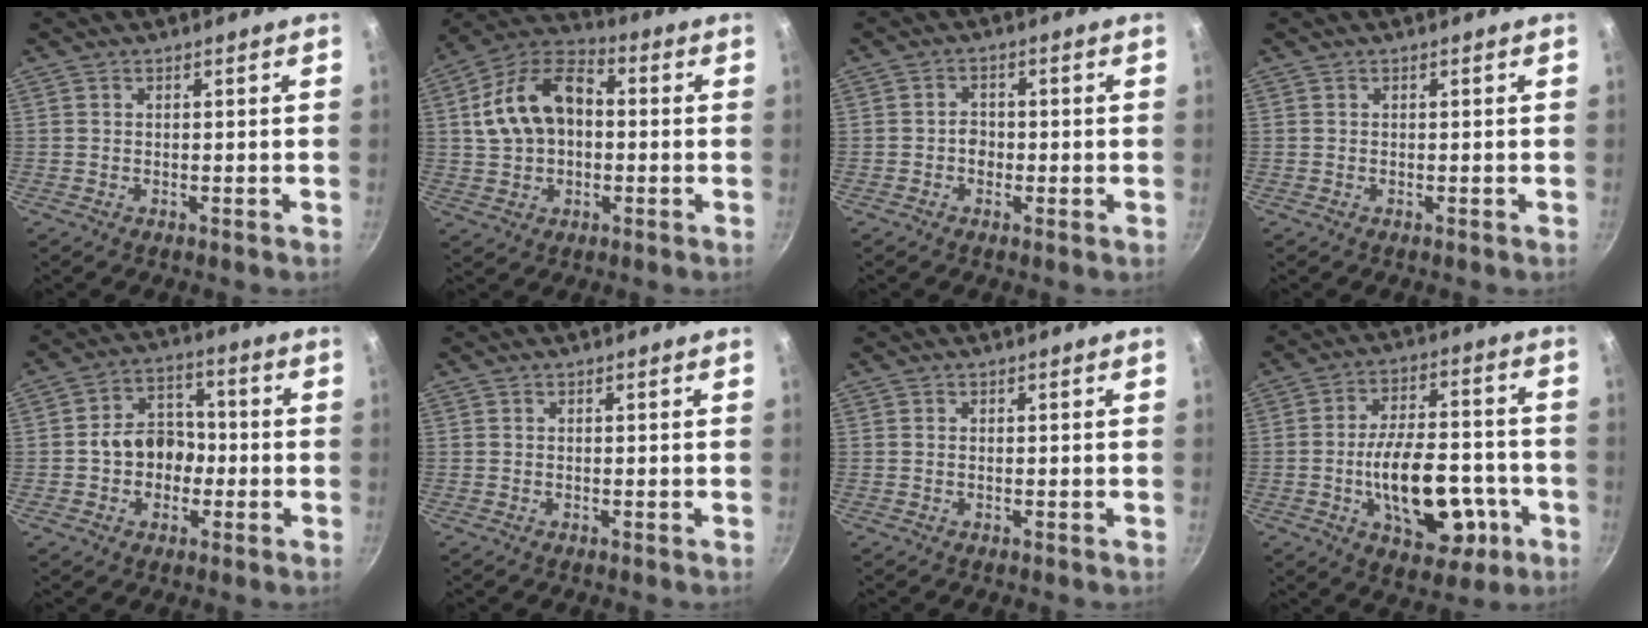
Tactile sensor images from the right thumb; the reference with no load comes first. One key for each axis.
{"total": 14.8, "fx": 1.3, "fy": 10.0, "fz": 10.9, "tx": -0.179, "ty": 0.036, "tz": 0.009}
{"total": 2.7, "fx": -0.6, "fy": 2.1, "fz": 1.5, "tx": -0.011, "ty": 0.006, "tz": -0.013}
{"total": 0.0}
{"total": 9.9, "fx": -1.4, "fy": 7.9, "fz": 5.9, "tx": -0.051, "ty": 0.027, "tz": -0.032}
{"total": 0.0}
{"total": 0.0}
{"total": 20.3, "fx": -6.4, "fy": 10.3, "fz": 16.2, "tx": -0.205, "ty": 0.030, "tz": -0.078}